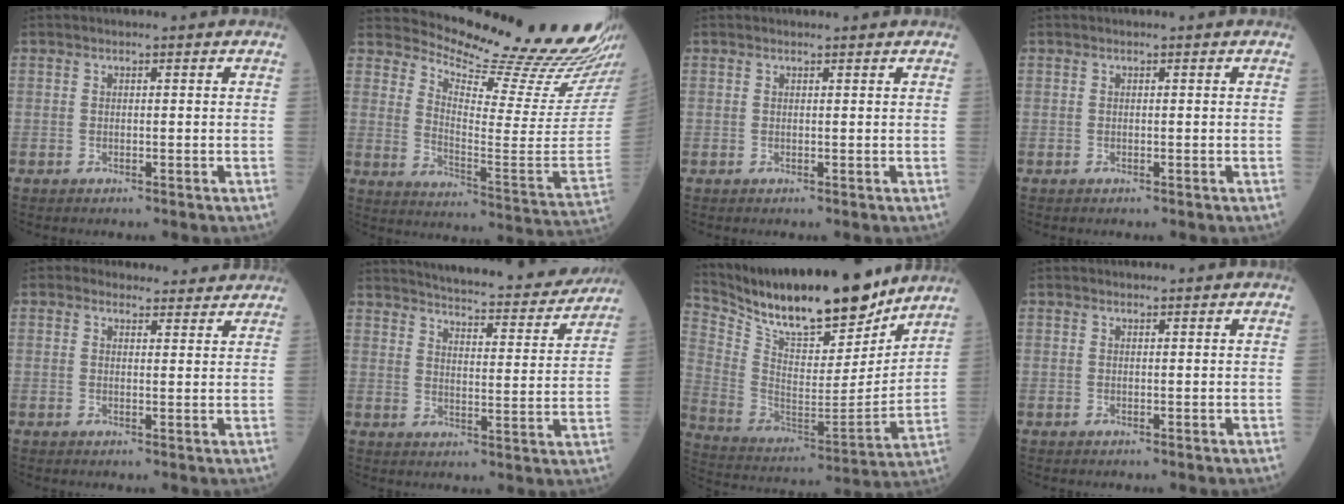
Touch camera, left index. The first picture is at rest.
{"total": 22.3, "force": [21.4, -0.3, 6.4], "torque": [-0.118, -0.134, 0.279]}
{"total": 0.6, "force": [0.6, 0.0, 0.0], "torque": [-0.006, 0.000, 0.008]}
{"total": 0.0}
{"total": 5.3, "force": [4.8, 2.1, 0.3], "torque": [0.007, 0.010, 0.050]}
{"total": 20.4, "force": [19.0, 2.7, 6.9], "torque": [-0.093, -0.036, 0.237]}
{"total": 22.8, "force": [19.8, 4.5, 10.5], "torque": [-0.196, -0.018, 0.327]}
{"total": 0.0}